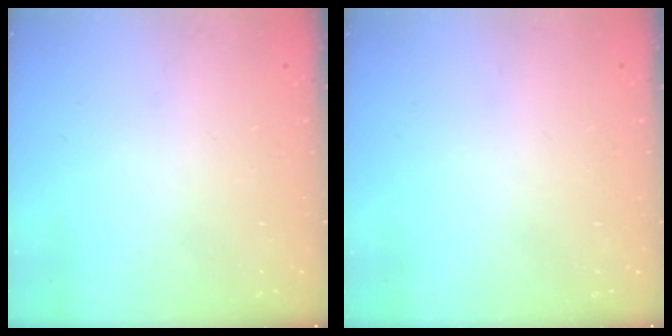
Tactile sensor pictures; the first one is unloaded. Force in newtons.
{"total": 0.0}